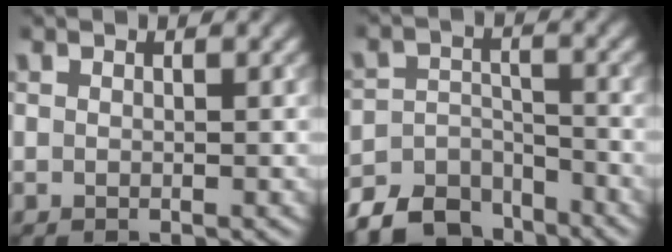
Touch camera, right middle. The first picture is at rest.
{"total": 7.4, "force": [-6.2, 3.4, 2.0], "torque": [-0.019, -0.010, -0.099]}